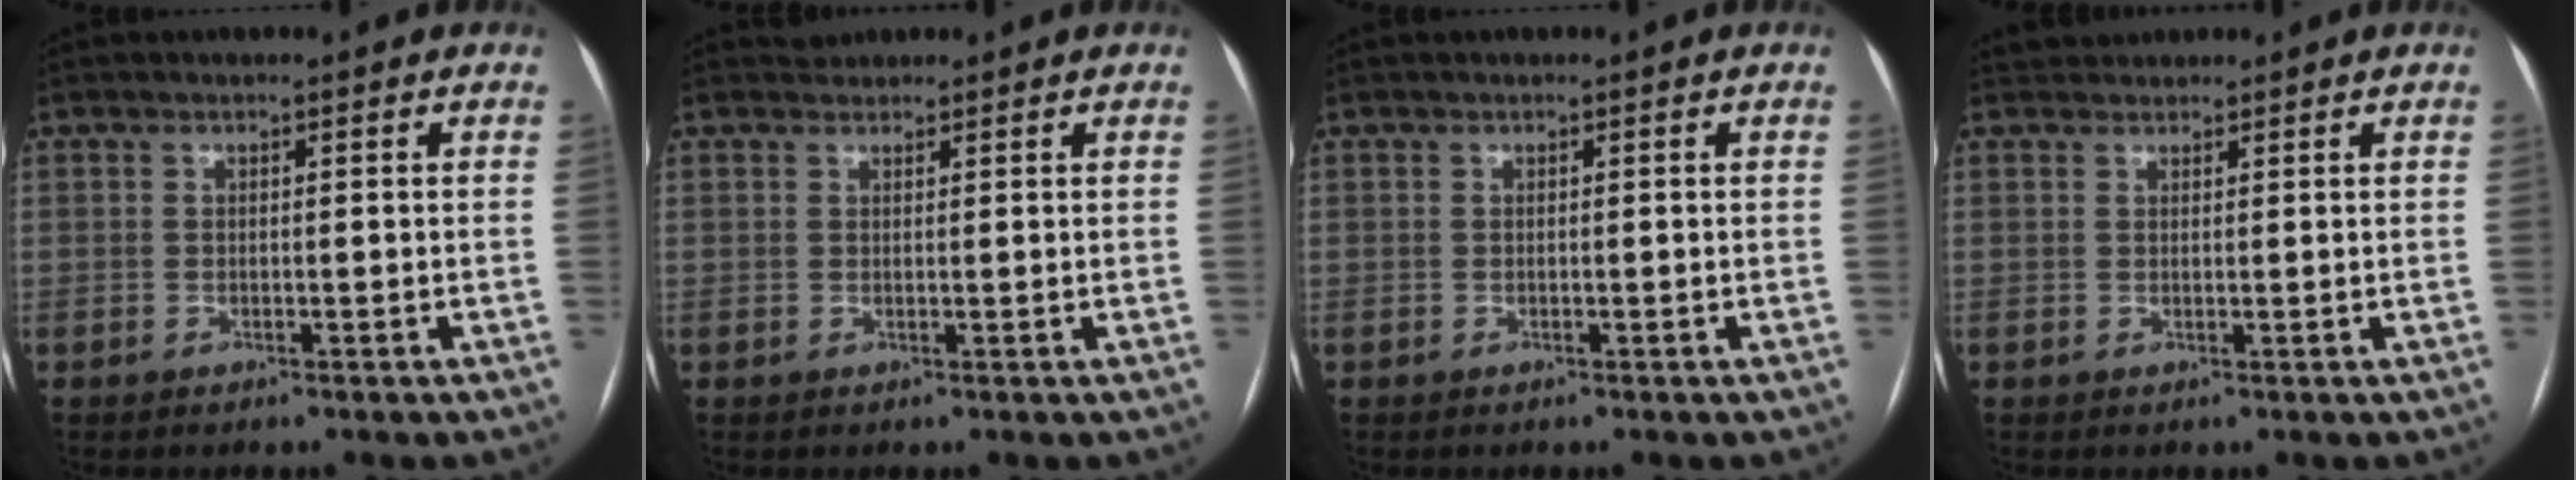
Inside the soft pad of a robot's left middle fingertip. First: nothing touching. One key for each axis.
{"total": 1.1, "fx": 1.0, "fy": 0.3, "fz": -0.4, "tx": 0.001, "ty": 0.008, "tz": 0.016}
{"total": 0.0}
{"total": 2.0, "fx": 1.8, "fy": 0.6, "fz": -0.2, "tx": 0.000, "ty": 0.019, "tz": 0.032}